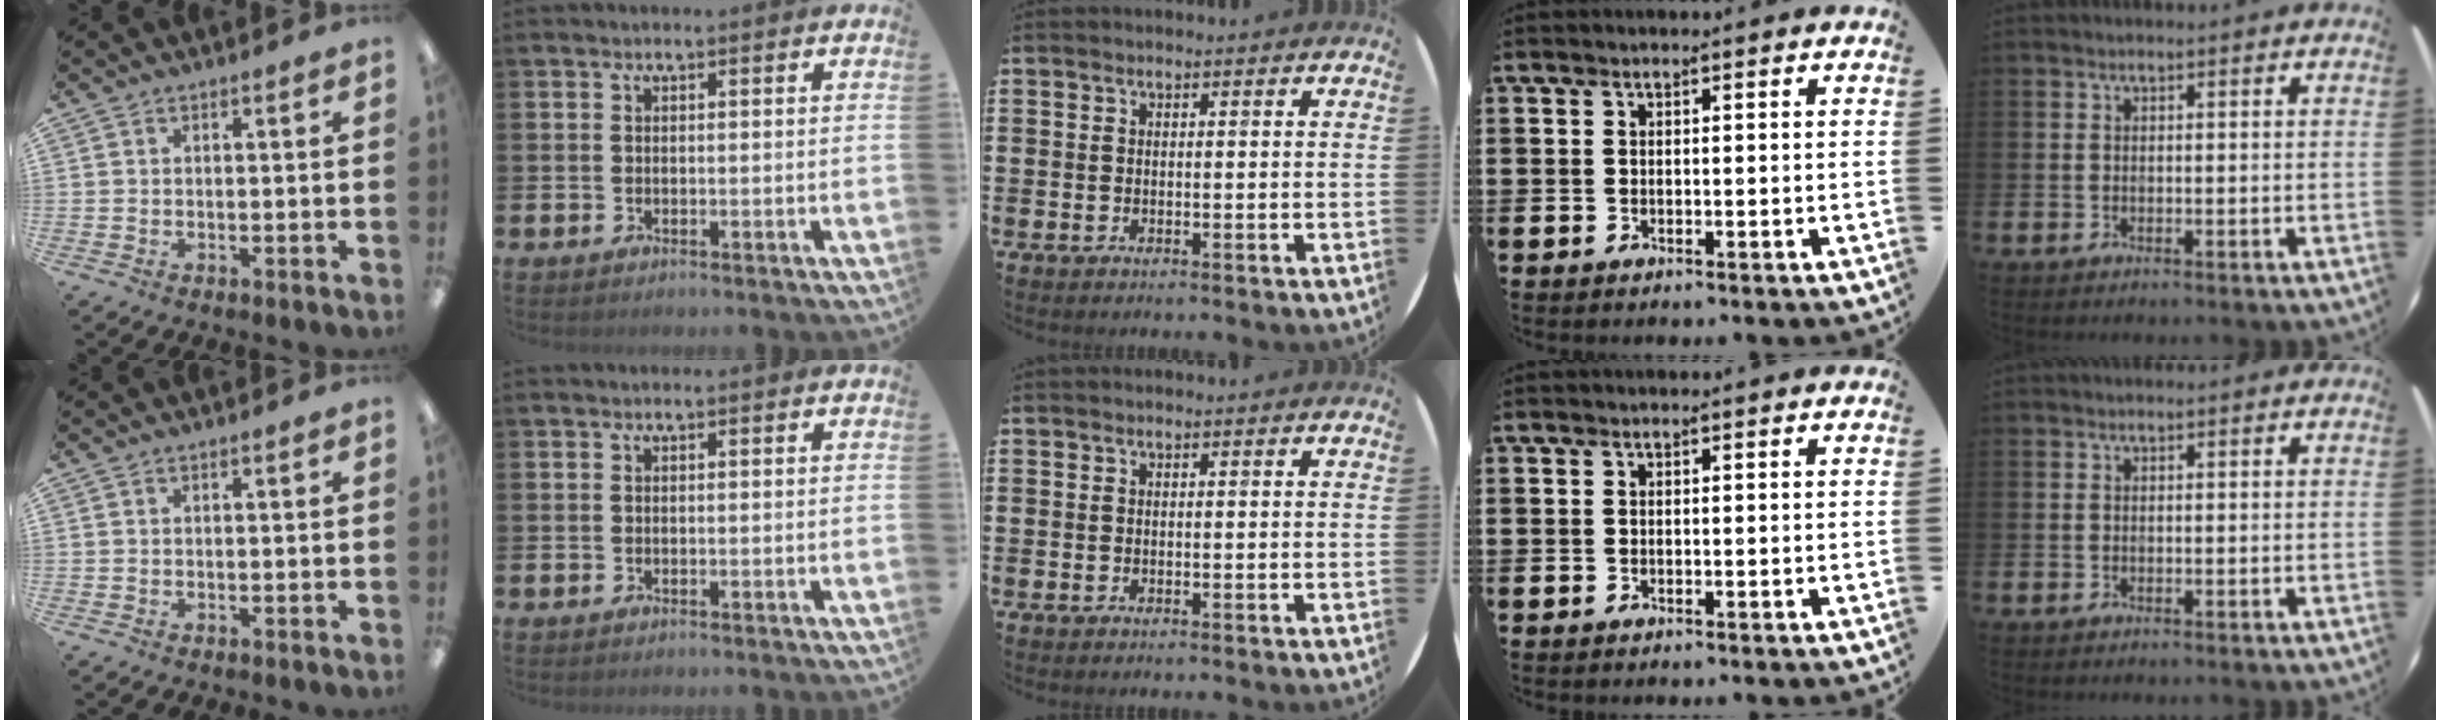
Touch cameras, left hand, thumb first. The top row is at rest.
{}